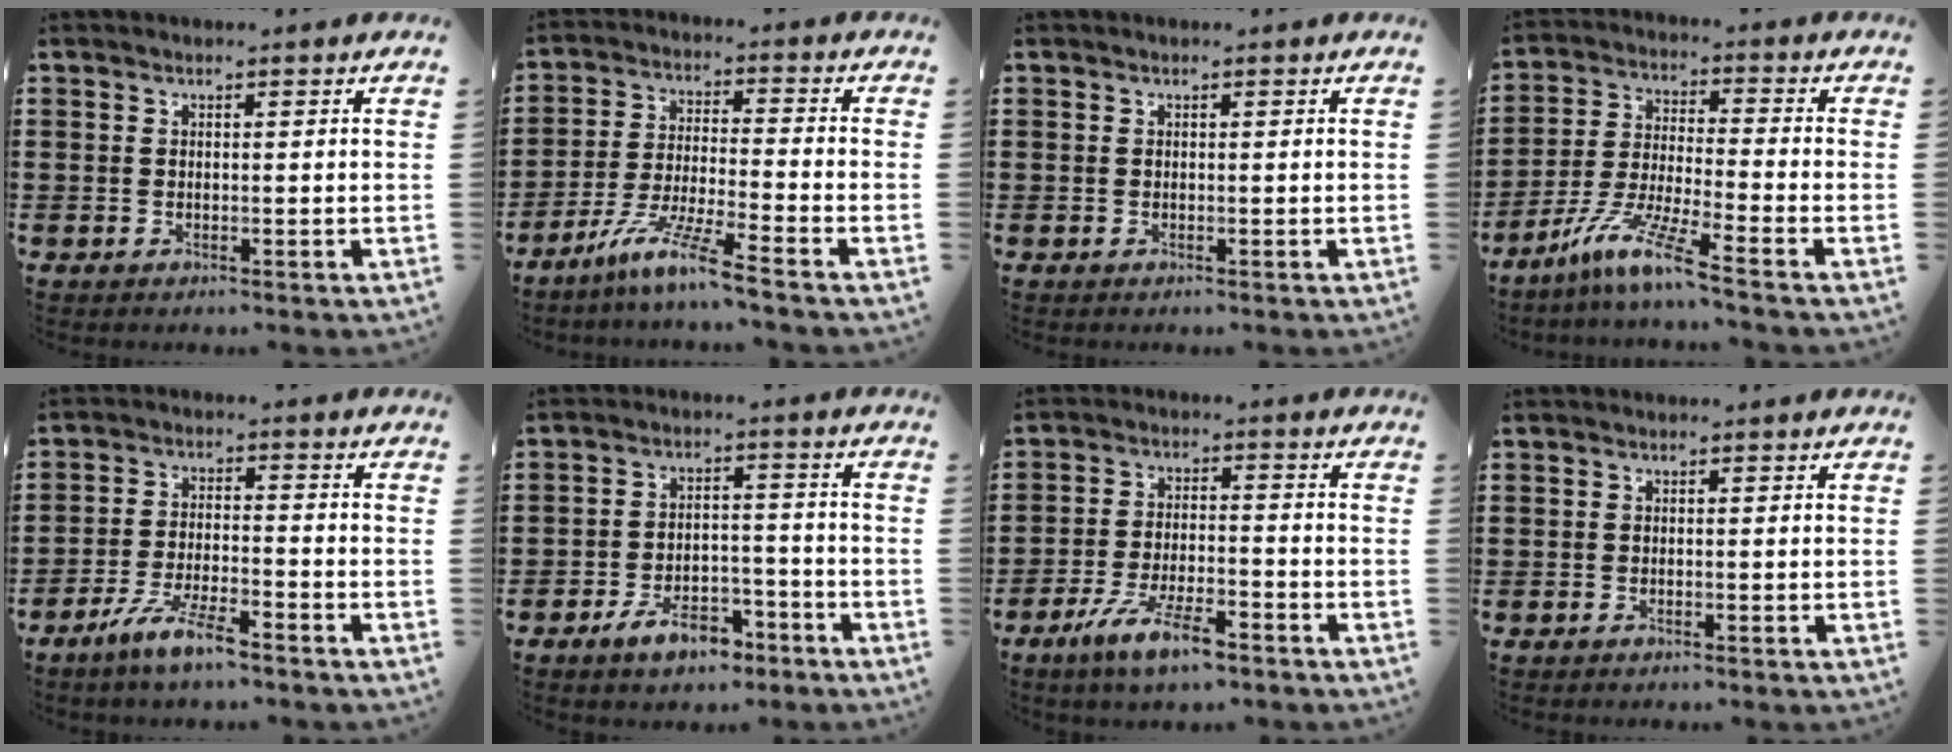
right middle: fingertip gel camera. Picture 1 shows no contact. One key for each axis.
{"total": 8.5, "fx": -7.0, "fy": -0.4, "fz": 4.9, "tx": -0.101, "ty": -0.013, "tz": -0.138}
{"total": 0.0}
{"total": 8.9, "fx": -6.9, "fy": 0.0, "fz": 5.6, "tx": -0.120, "ty": -0.012, "tz": -0.139}
{"total": 6.5, "fx": -5.1, "fy": 0.9, "fz": 4.0, "tx": -0.089, "ty": -0.004, "tz": -0.097}
{"total": 6.8, "fx": -5.1, "fy": 2.9, "fz": 3.5, "tx": -0.063, "ty": 0.016, "tz": -0.094}
{"total": 7.5, "fx": -5.2, "fy": 1.6, "fz": 5.1, "tx": -0.114, "ty": -0.005, "tz": -0.099}
{"total": 0.5, "fx": -0.5, "fy": 0.2, "fz": 0.1, "tx": -0.003, "ty": 0.000, "tz": -0.010}